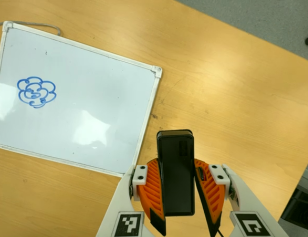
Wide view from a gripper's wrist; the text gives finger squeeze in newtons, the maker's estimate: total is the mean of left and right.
{"total": 7.6, "left": 7.2, "right": 7.9}